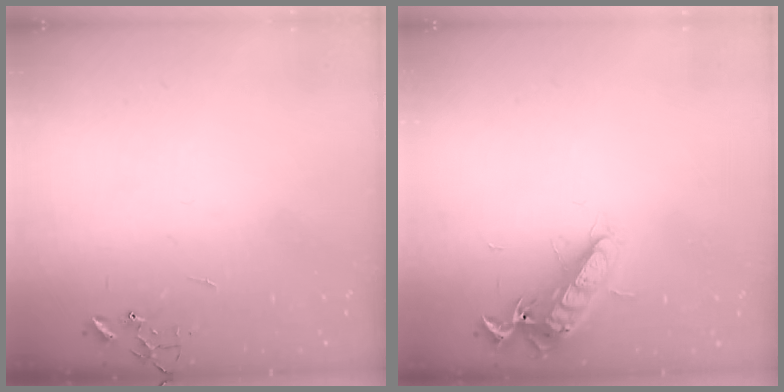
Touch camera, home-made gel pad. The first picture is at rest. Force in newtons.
{"total": 13.0, "press": 12.9, "slide": 1.2}